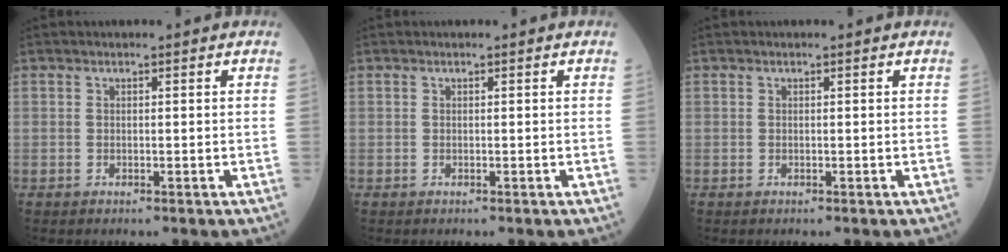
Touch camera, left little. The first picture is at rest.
{"total": 0.0}
{"total": 0.0}